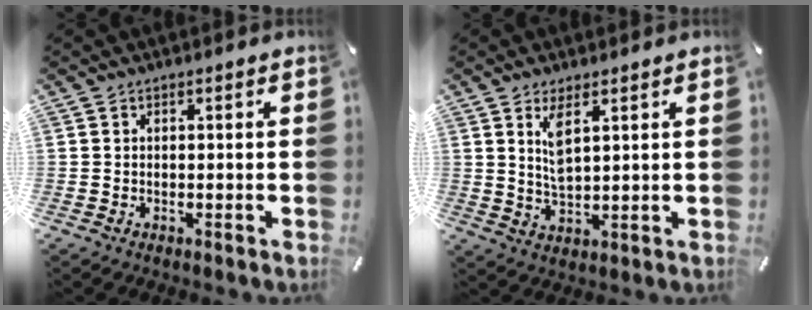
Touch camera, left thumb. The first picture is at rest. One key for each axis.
{"total": 5.4, "fx": 2.6, "fy": 1.9, "fz": 4.4, "tx": -0.086, "ty": -0.003, "tz": 0.045}